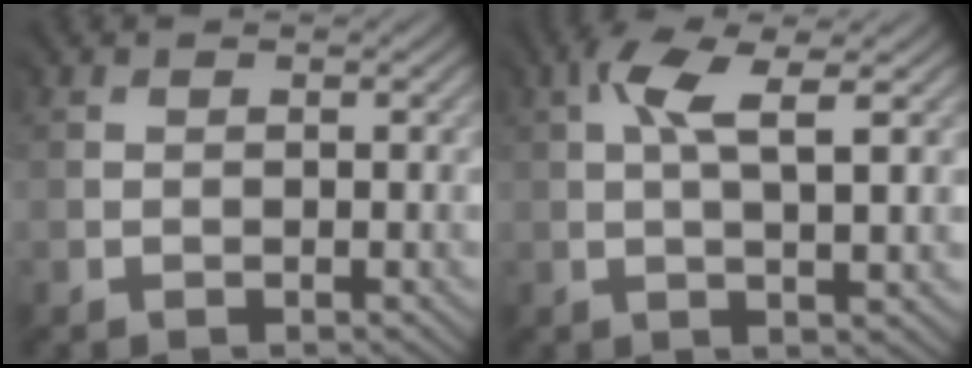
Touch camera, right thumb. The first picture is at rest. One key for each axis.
{"total": 6.7, "fx": 2.0, "fy": 1.6, "fz": 6.1, "tx": -0.133, "ty": 0.004, "tz": 0.038}